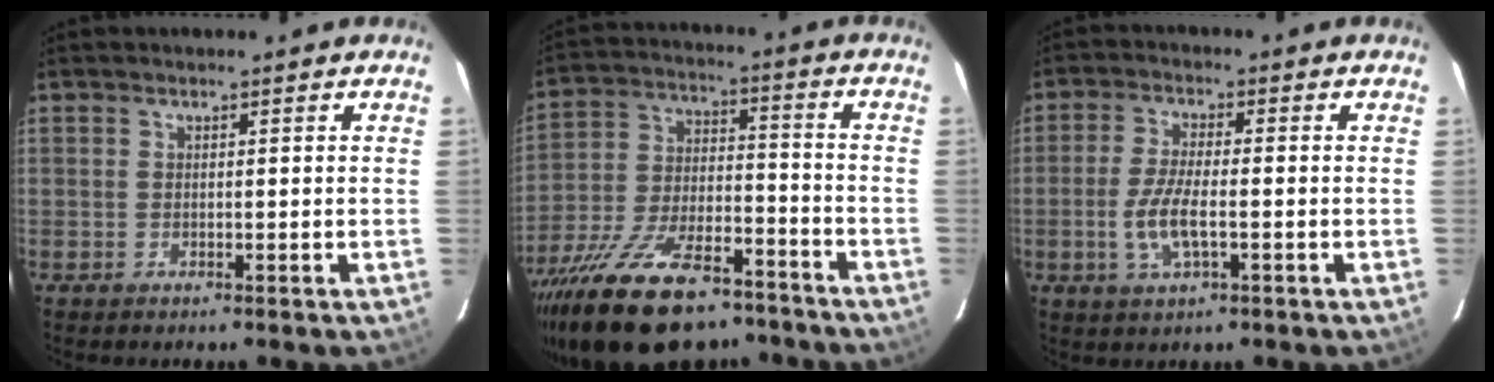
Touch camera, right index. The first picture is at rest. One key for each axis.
{"total": 24.7, "fx": -17.9, "fy": 10.1, "fz": 13.7, "tx": -0.268, "ty": -0.022, "tz": -0.277}
{"total": 7.0, "fx": -1.9, "fy": 2.3, "fz": 6.4, "tx": -0.134, "ty": -0.002, "tz": -0.038}